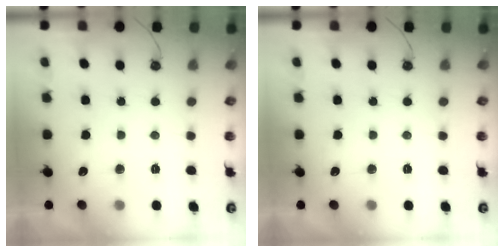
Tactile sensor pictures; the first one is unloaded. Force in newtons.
{"total": 0.0}